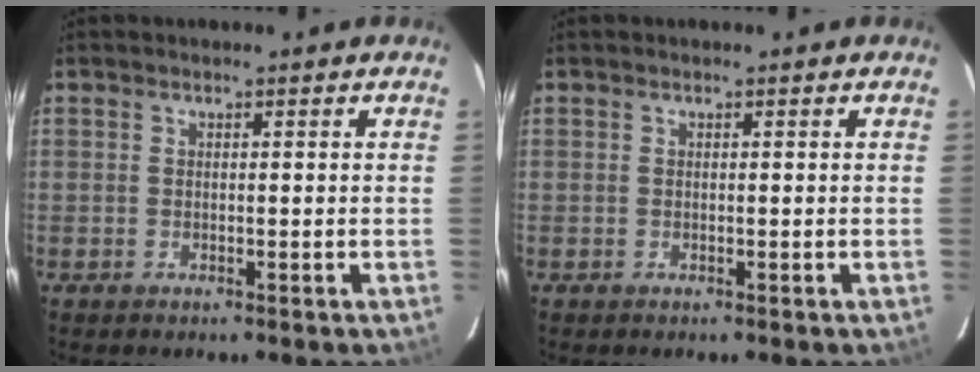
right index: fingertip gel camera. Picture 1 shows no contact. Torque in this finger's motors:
{"motor_torque": [-0.11, -0.02, 0.03, 0.00]}